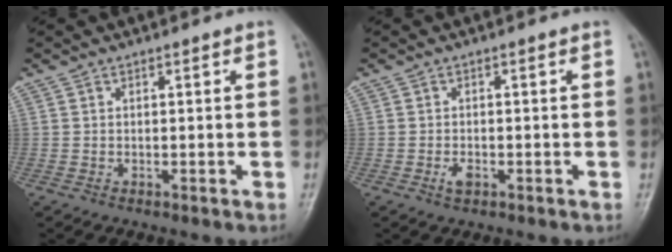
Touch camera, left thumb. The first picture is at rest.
{"total": 2.0, "force": [-0.9, 1.1, 1.5], "torque": [-0.026, 0.002, -0.016]}